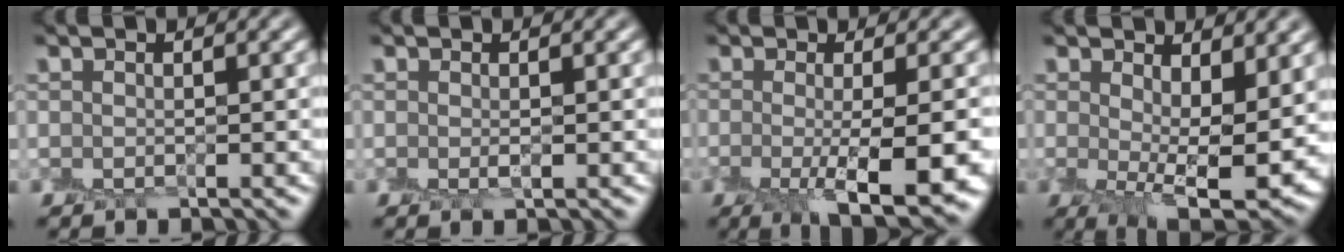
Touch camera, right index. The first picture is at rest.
{"total": 0.6, "force": [-0.1, 0.1, 0.6], "torque": [-0.012, -0.002, 0.000]}
{"total": 7.3, "force": [-2.1, 1.6, 6.8], "torque": [-0.109, -0.019, -0.027]}
{"total": 8.0, "force": [0.8, 3.4, 7.2], "torque": [-0.122, -0.027, 0.026]}